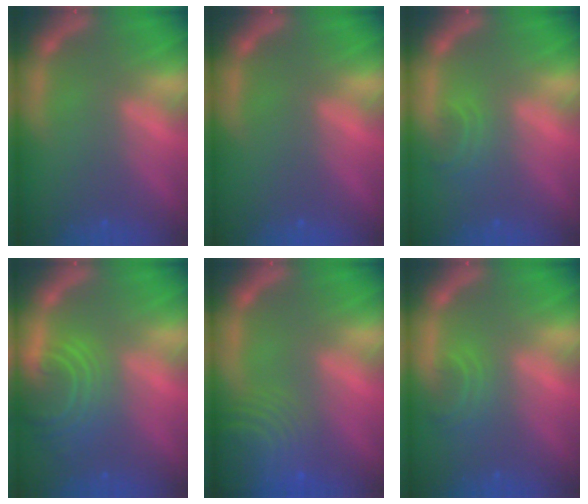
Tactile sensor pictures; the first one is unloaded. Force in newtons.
{"total": 0.0}
{"total": 1.9}
{"total": 6.6}
{"total": 10.1}
{"total": 2.4}